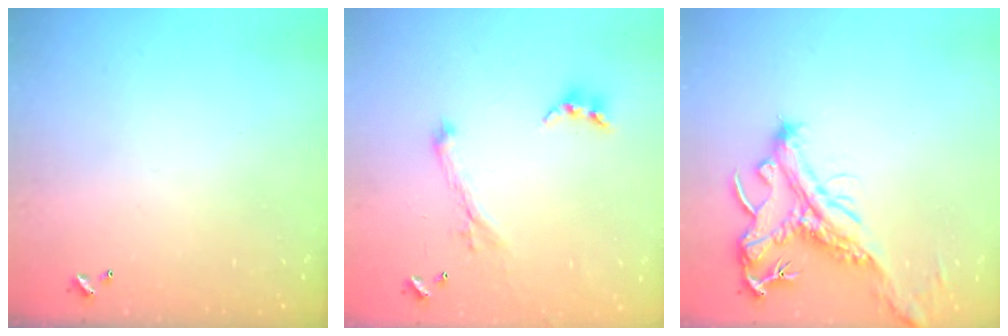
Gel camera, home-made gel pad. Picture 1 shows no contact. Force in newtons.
{"total": 1.1, "press": 0.6, "slide": 0.9}
{"total": 2.0, "press": 1.5, "slide": 1.3}